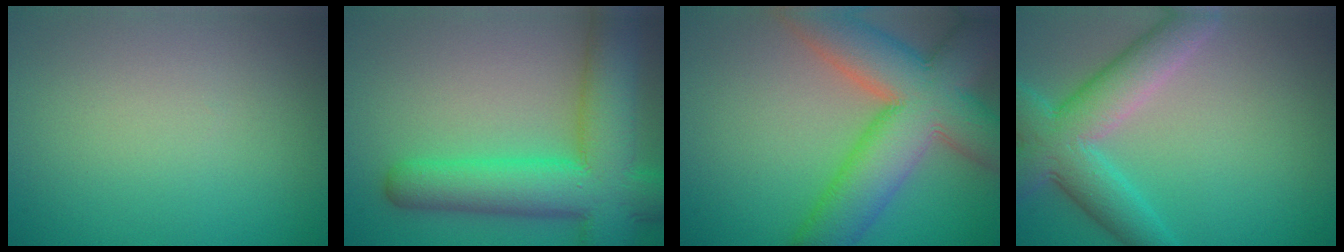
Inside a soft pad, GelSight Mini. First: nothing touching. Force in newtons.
{"total": 10.7, "press": 10.7, "slide": 0.5}
{"total": 11.8, "press": 11.8, "slide": 0.9}
{"total": 6.8, "press": 6.8, "slide": 0.3}